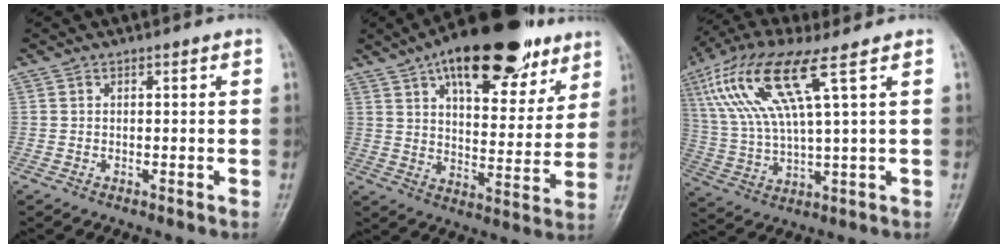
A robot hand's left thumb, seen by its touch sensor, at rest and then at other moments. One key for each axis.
{"total": 24.6, "fx": 14.8, "fy": 10.9, "fz": 16.4, "tx": -0.207, "ty": -0.026, "tz": 0.225}
{"total": 15.1, "fx": 6.4, "fy": 3.0, "fz": 13.3, "tx": -0.304, "ty": -0.005, "tz": 0.128}